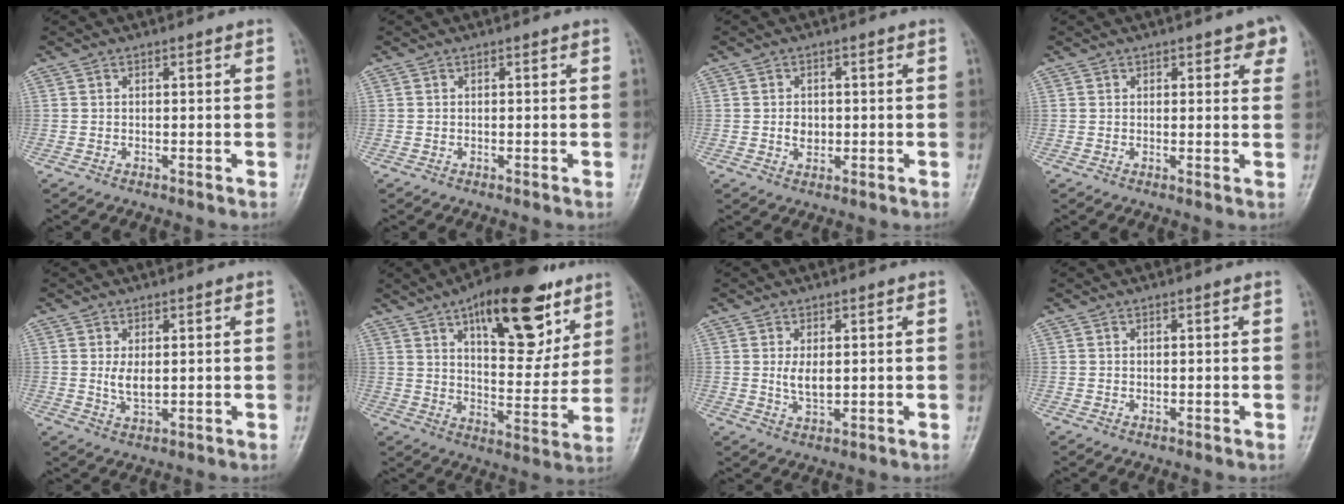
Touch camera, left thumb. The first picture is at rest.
{"total": 0.0}
{"total": 3.1, "force": [-0.2, 2.5, 1.8], "torque": [-0.015, 0.002, -0.003]}
{"total": 4.1, "force": [2.4, 2.4, 2.3], "torque": [0.012, -0.008, 0.022]}
{"total": 4.0, "force": [0.5, 2.3, 3.3], "torque": [-0.055, -0.012, 0.014]}
{"total": 22.4, "force": [12.4, 9.6, 16.1], "torque": [-0.190, -0.047, 0.190]}
{"total": 4.0, "force": [0.6, 2.2, 3.2], "torque": [-0.053, -0.012, 0.014]}
{"total": 0.6, "force": [0.2, 0.5, 0.3], "torque": [-0.002, -0.001, 0.002]}